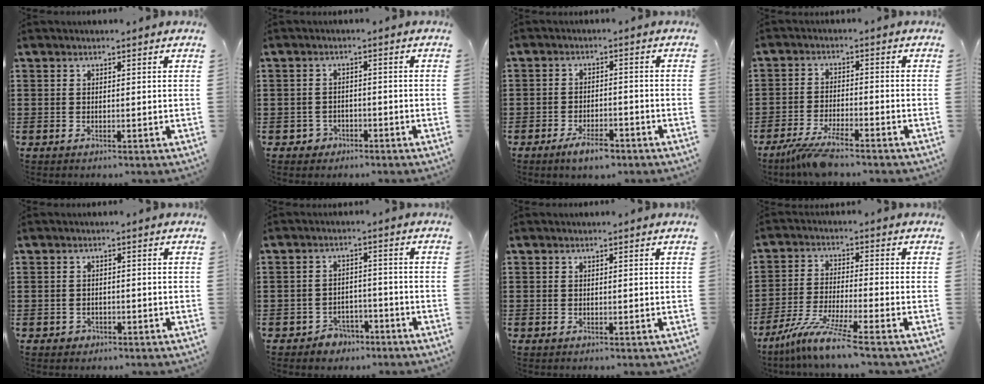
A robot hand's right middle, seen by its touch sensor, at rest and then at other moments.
{"total": 2.1, "force": [-1.7, 1.2, 0.1], "torque": [-0.010, 0.001, -0.039]}
{"total": 4.0, "force": [-3.2, 1.4, 1.9], "torque": [-0.030, 0.010, -0.060]}
{"total": 4.6, "force": [-3.9, 0.3, 2.4], "torque": [-0.068, -0.015, -0.080]}
{"total": 1.2, "force": [-0.9, 0.9, 0.1], "torque": [-0.006, 0.002, -0.020]}
{"total": 3.4, "force": [-3.1, 1.4, 0.2], "torque": [-0.011, 0.007, -0.065]}
{"total": 0.0}
{"total": 7.7, "force": [-6.4, -0.5, 4.3], "torque": [-0.093, -0.017, -0.126]}